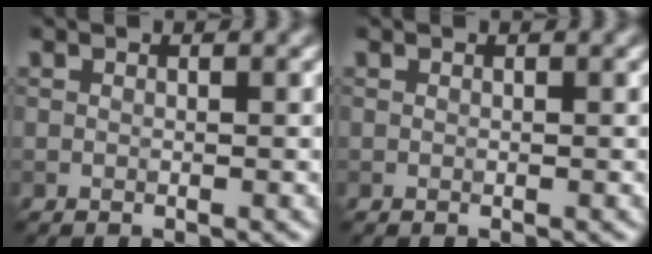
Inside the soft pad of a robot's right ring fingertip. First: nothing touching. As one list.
[{"total": 0.0}]